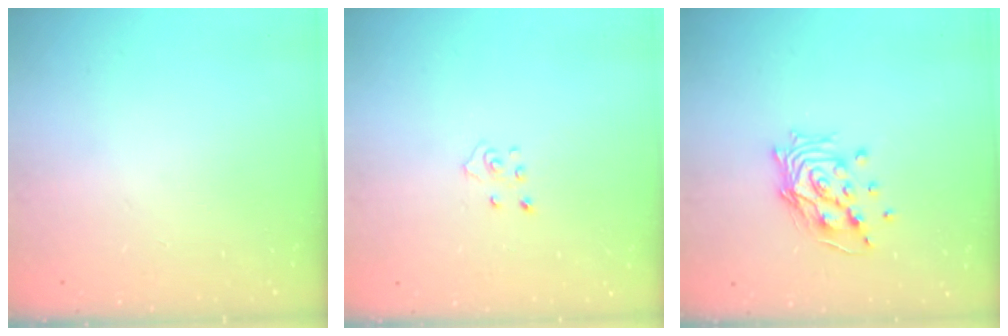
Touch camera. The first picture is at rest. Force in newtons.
{"total": 2.7, "press": 2.7, "slide": 0.2}
{"total": 12.8, "press": 12.8, "slide": 1.3}